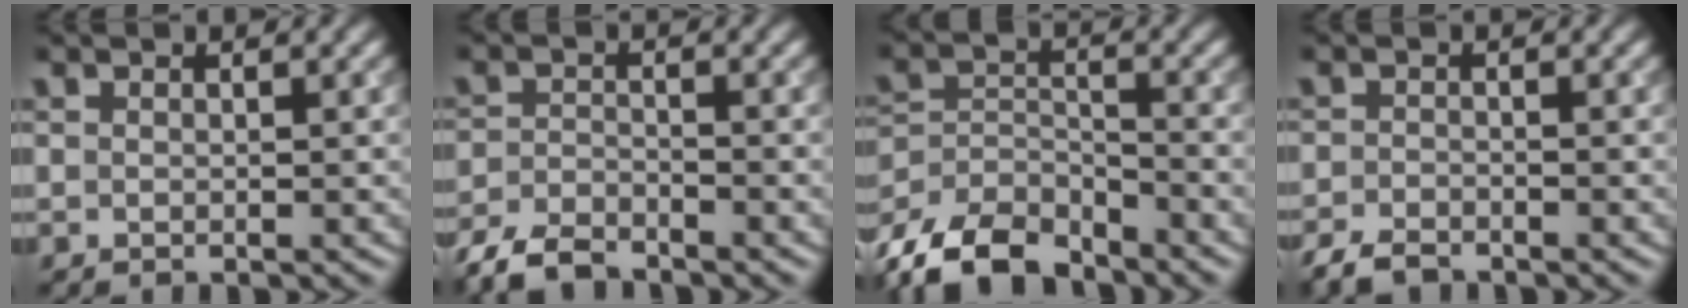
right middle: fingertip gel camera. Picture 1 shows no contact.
{"total": 4.1, "force": [-3.6, 1.1, 1.5], "torque": [-0.028, -0.007, -0.078]}
{"total": 9.4, "force": [-8.0, 3.6, 3.3], "torque": [-0.056, -0.011, -0.145]}
{"total": 2.6, "force": [-2.2, 0.9, 1.0], "torque": [-0.018, -0.004, -0.047]}